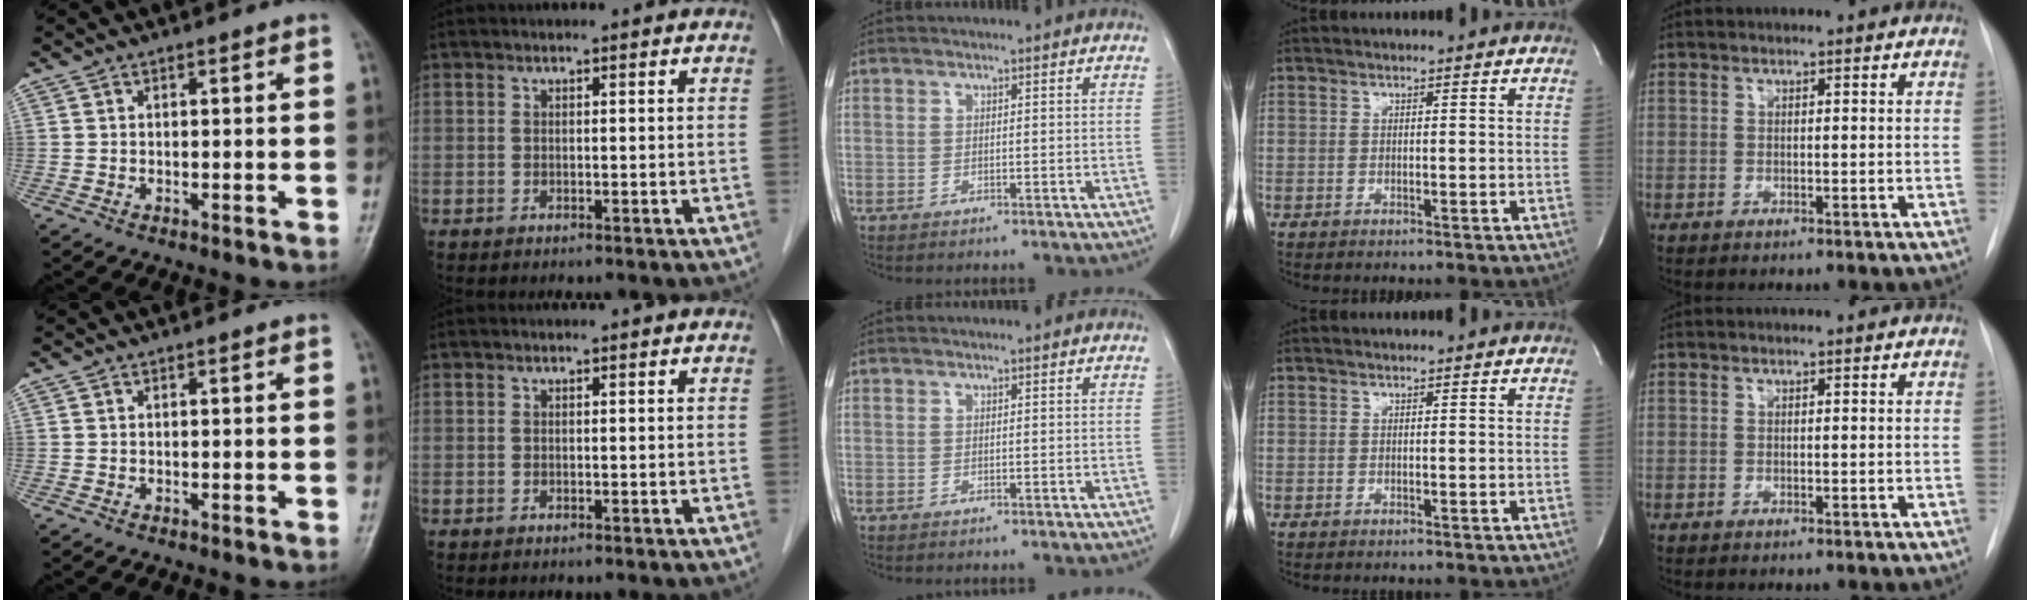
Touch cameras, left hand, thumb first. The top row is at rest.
{}